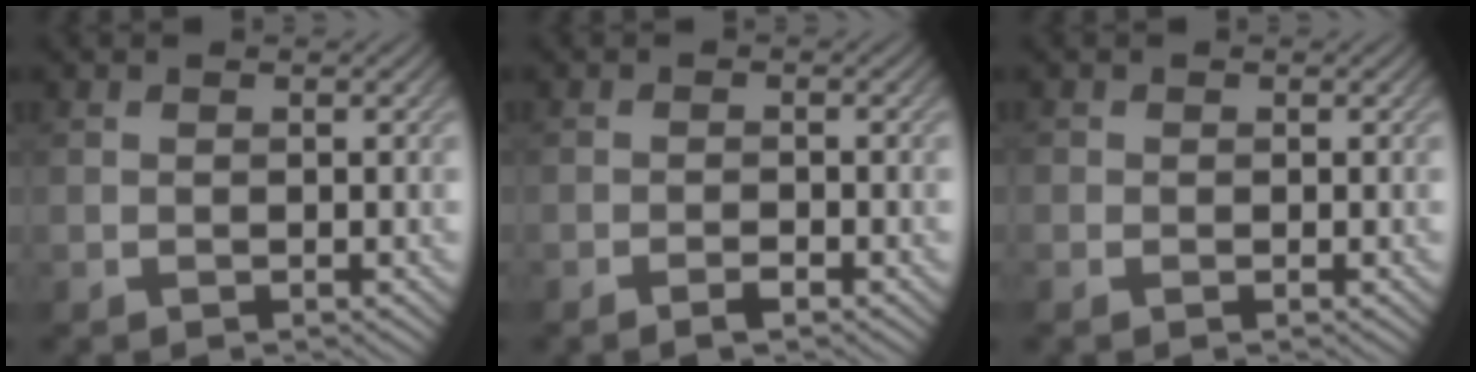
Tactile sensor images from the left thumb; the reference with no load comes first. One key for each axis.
{"total": 1.2, "fx": -0.9, "fy": 0.3, "fz": 0.7, "tx": -0.013, "ty": 0.000, "tz": -0.016}
{"total": 0.5, "fx": 0.0, "fy": 0.5, "fz": 0.0, "tx": 0.002, "ty": -0.003, "tz": -0.002}